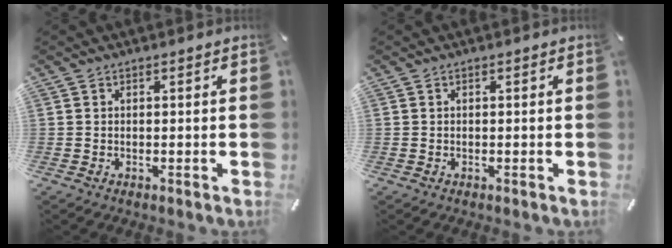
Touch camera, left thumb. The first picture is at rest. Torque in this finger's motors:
{"motor_torque": [0.00, 0.00, -0.01, 0.00, 0.00]}